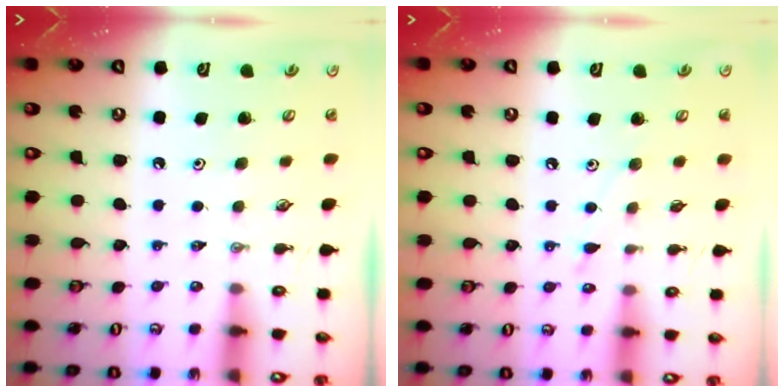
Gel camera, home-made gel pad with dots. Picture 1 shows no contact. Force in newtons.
{"total": 5.3, "press": 5.2, "slide": 0.6}